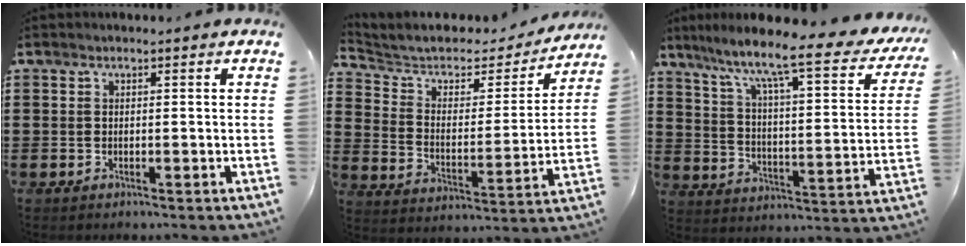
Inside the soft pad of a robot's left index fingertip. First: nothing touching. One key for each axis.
{"total": 4.9, "fx": 3.6, "fy": 2.5, "fz": 2.2, "tx": -0.067, "ty": -0.022, "tz": 0.054}
{"total": 9.8, "fx": 7.4, "fy": 0.6, "fz": 6.4, "tx": -0.135, "ty": -0.057, "tz": 0.110}